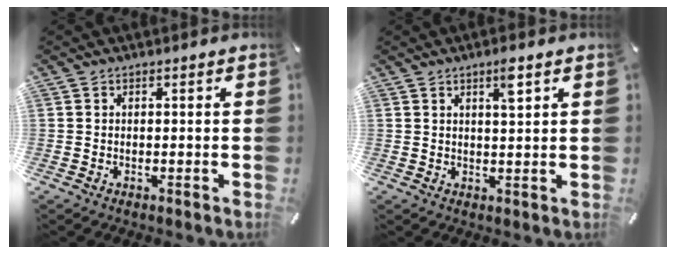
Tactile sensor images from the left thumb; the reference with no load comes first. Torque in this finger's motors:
{"motor_torque": [0.62, 0.84, 0.53, -0.61, 0.13]}